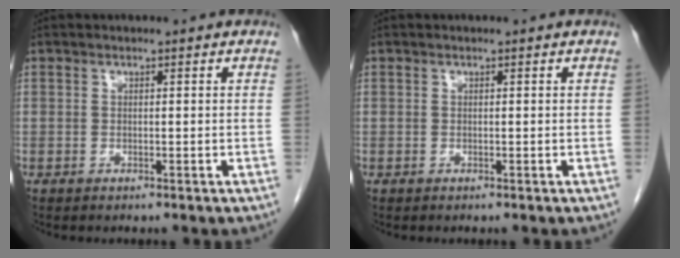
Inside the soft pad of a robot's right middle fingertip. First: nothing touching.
{"total": 0.0}